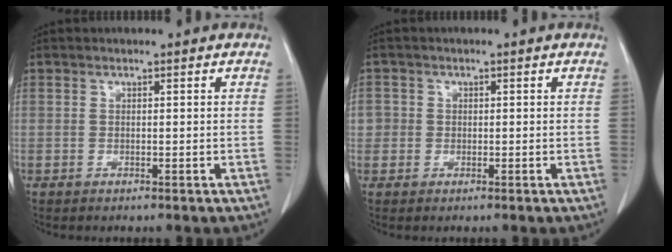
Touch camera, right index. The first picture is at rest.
{"total": 2.2, "force": [-0.1, 2.2, 0.2], "torque": [0.009, 0.006, -0.003]}